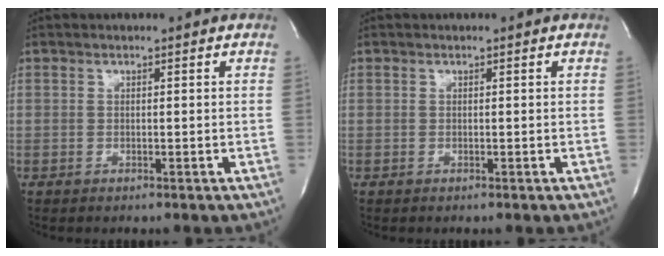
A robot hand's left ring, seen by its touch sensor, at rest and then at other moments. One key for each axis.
{"total": 0.0}